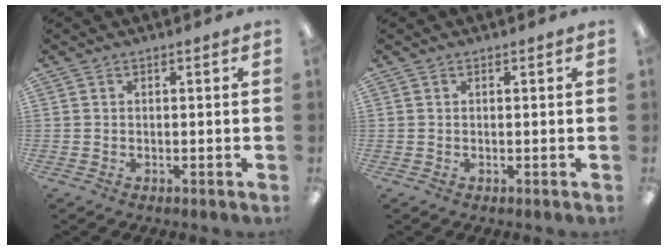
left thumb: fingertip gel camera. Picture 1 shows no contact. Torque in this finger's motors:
{"motor_torque": [0.00, 0.00, 0.05, -0.09, 0.00]}